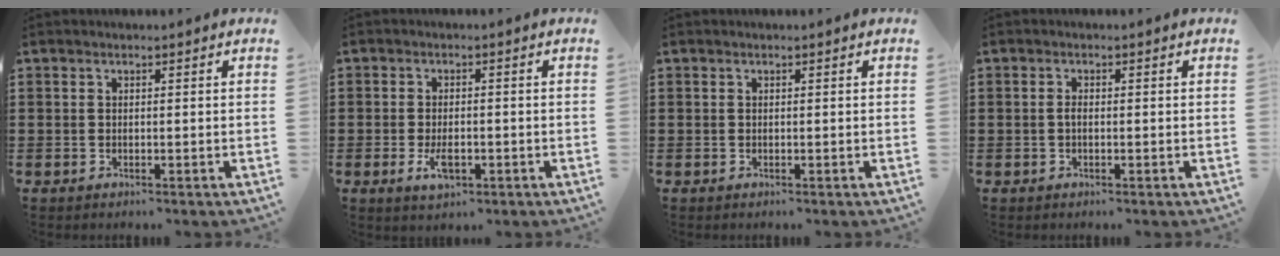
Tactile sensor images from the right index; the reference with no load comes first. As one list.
[{"total": 3.6, "force": [-1.2, 1.7, 2.9], "torque": [-0.065, -0.003, -0.024]}, {"total": 0.0}, {"total": 1.1, "force": [-0.2, 0.4, 1.0], "torque": [-0.019, -0.002, -0.004]}]